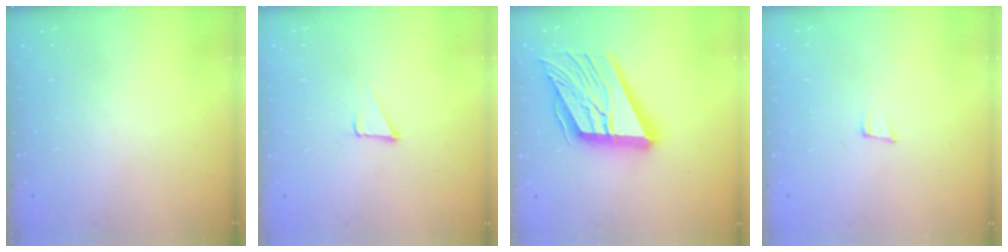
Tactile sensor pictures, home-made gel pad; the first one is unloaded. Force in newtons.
{"total": 3.2, "press": 3.2, "slide": 0.1}
{"total": 23.2, "press": 23.0, "slide": 2.7}
{"total": 6.7, "press": 5.8, "slide": 3.2}